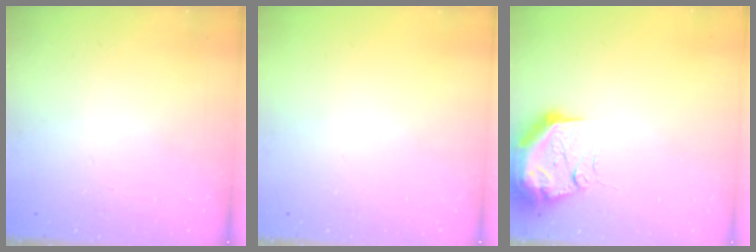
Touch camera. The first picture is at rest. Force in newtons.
{"total": 0.0}
{"total": 12.7, "press": 12.5, "slide": 2.3}